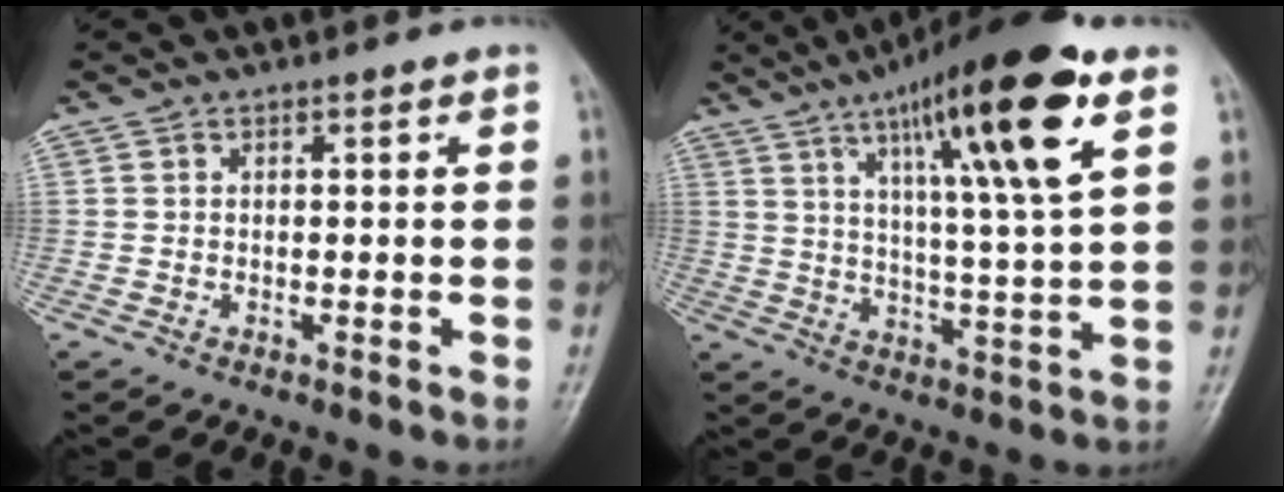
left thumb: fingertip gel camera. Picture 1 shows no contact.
{"total": 19.4, "force": [9.4, 2.6, 16.8], "torque": [-0.257, -0.026, 0.148]}